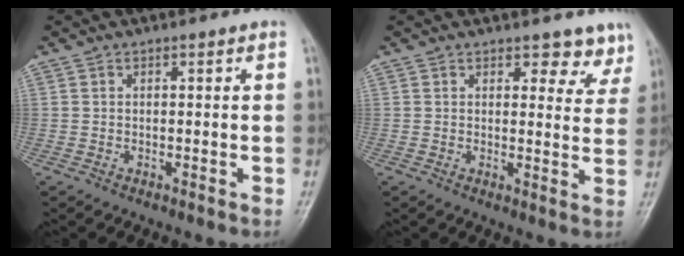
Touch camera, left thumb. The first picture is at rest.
{"total": 5.1, "force": [4.2, 2.5, 1.4], "torque": [0.020, -0.028, 0.040]}